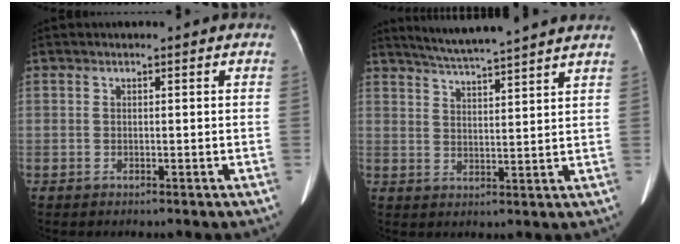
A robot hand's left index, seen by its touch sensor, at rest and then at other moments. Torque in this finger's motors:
{"motor_torque": [0.77, -1.37, 0.04, 0.08]}